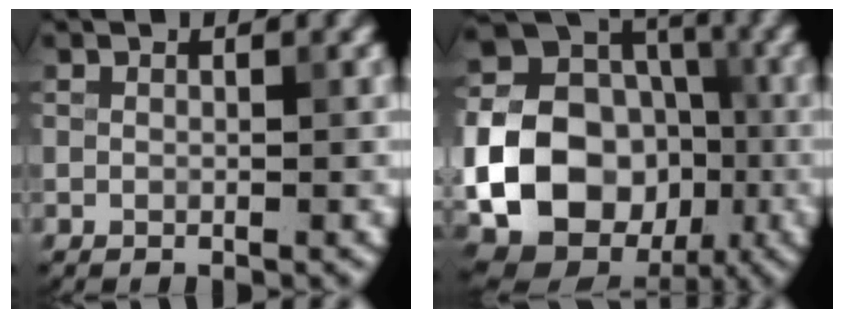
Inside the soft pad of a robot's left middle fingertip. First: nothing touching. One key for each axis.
{"total": 20.9, "fx": -4.9, "fy": 18.0, "fz": 9.3, "tx": -0.204, "ty": -0.015, "tz": -0.117}